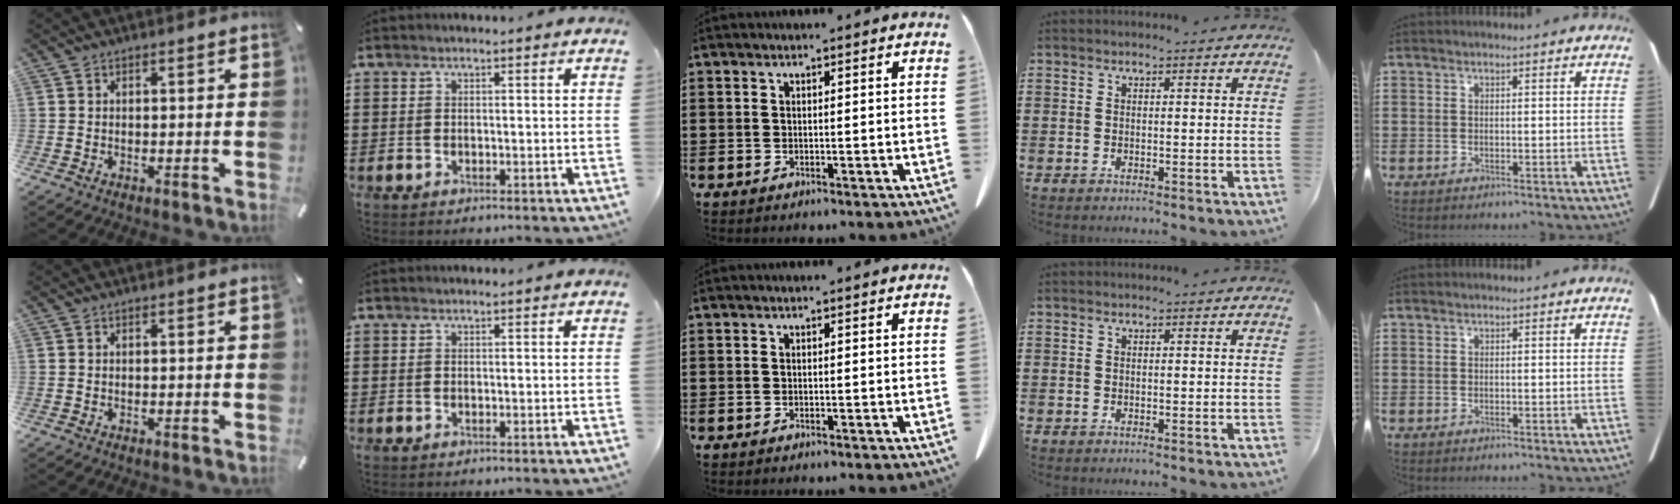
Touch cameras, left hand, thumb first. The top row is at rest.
{}